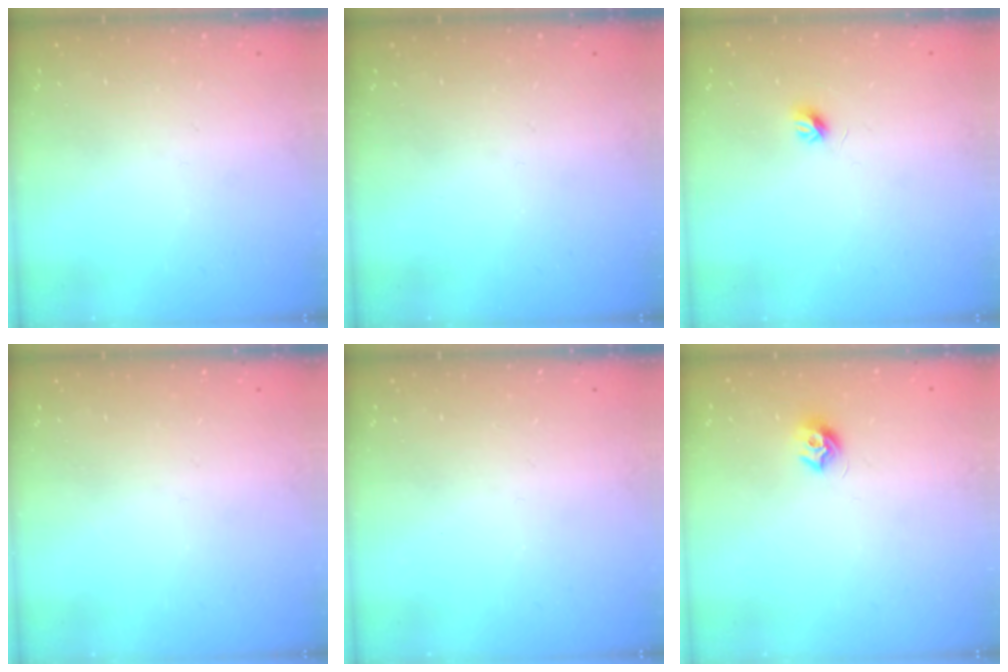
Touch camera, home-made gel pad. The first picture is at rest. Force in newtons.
{"total": 0.0}
{"total": 4.1, "press": 4.0, "slide": 0.6}
{"total": 0.0}
{"total": 0.0}
{"total": 6.7, "press": 6.6, "slide": 0.6}